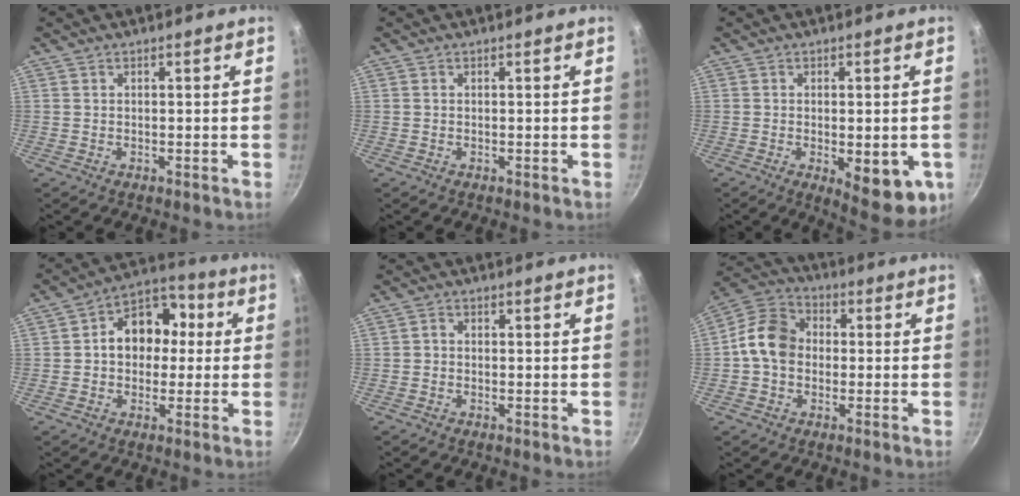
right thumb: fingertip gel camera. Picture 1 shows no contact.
{"total": 0.0}
{"total": 12.0, "force": [-3.2, 4.7, 10.6], "torque": [-0.113, -0.008, -0.032]}
{"total": 12.3, "force": [1.0, 9.6, 7.6], "torque": [-0.060, 0.033, -0.002]}
{"total": 1.1, "force": [-0.4, 0.9, 0.6], "torque": [-0.010, 0.006, -0.009]}
{"total": 10.2, "force": [-0.5, 8.2, 6.1], "torque": [-0.080, 0.026, -0.033]}